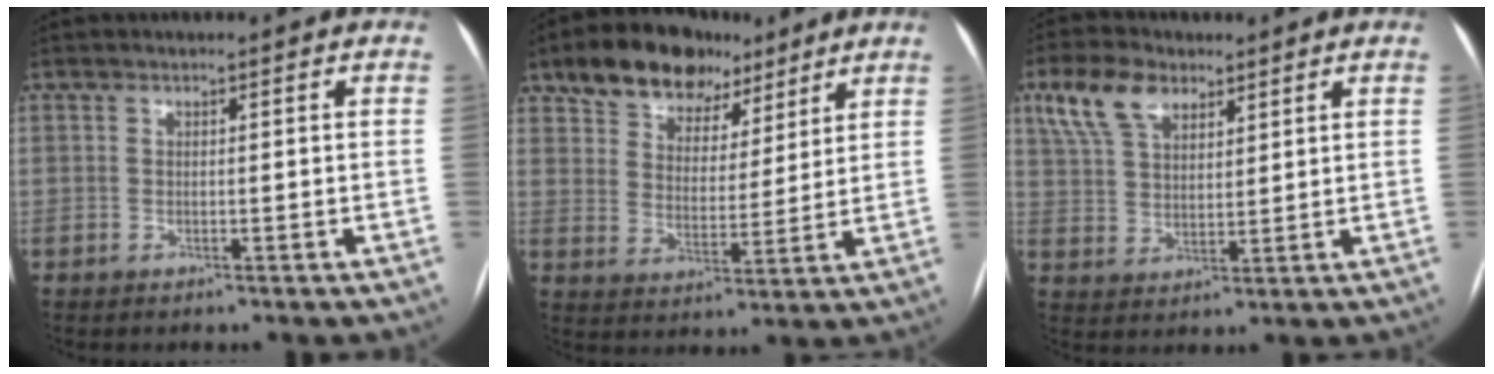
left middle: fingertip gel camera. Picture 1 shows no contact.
{"total": 12.7, "force": [8.9, 7.5, 5.1], "torque": [-0.076, 0.034, 0.148]}
{"total": 8.9, "force": [5.3, 4.7, 5.4], "torque": [-0.118, 0.027, 0.105]}